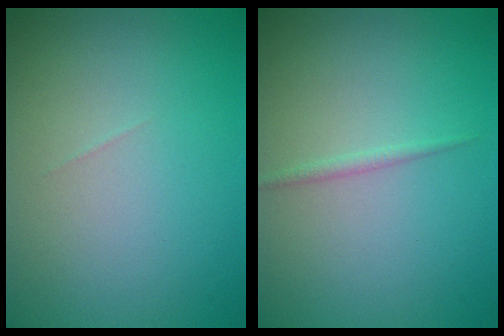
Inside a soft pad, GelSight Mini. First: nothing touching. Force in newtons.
{"total": 0.7, "press": 0.7, "slide": 0.0}